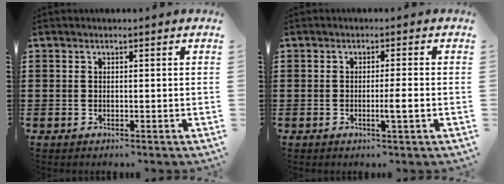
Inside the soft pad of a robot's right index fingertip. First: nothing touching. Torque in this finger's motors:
{"motor_torque": [1.24, 0.21, 0.42, 0.16]}